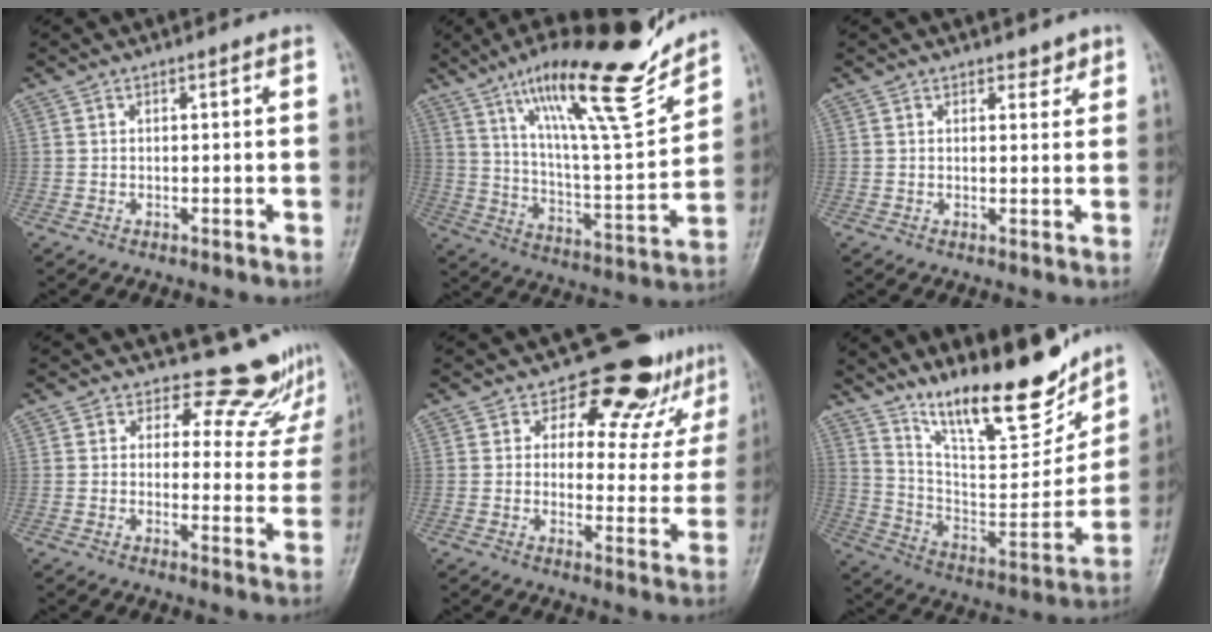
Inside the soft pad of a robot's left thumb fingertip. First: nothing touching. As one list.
[{"total": 22.5, "force": [15.9, 4.0, 15.4], "torque": [-0.216, -0.079, 0.266]}, {"total": 2.2, "force": [1.6, 1.3, 0.7], "torque": [0.010, -0.009, 0.018]}, {"total": 10.0, "force": [8.9, 4.3, 1.1], "torque": [0.031, -0.070, 0.089]}, {"total": 12.5, "force": [9.8, 6.3, 4.5], "torque": [-0.006, -0.069, 0.112]}, {"total": 20.4, "force": [15.6, 5.4, 12.0], "torque": [-0.144, -0.093, 0.269]}]